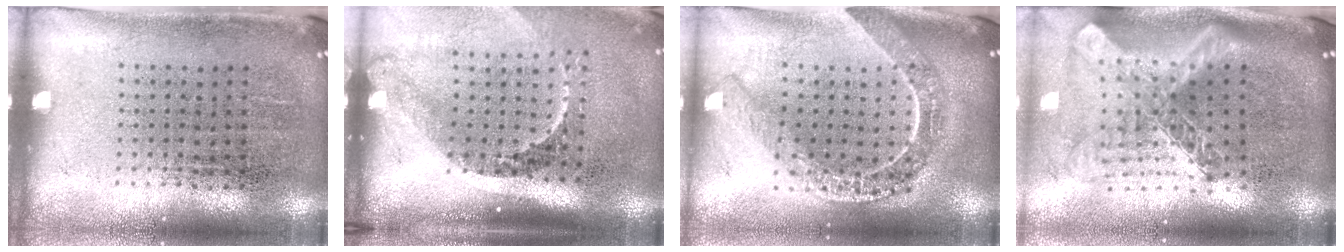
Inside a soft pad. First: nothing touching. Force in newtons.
{"total": 2.2, "press": 1.5, "slide": 1.6}
{"total": 2.2, "press": 1.8, "slide": 1.2}
{"total": 2.8, "press": 1.9, "slide": 2.1}